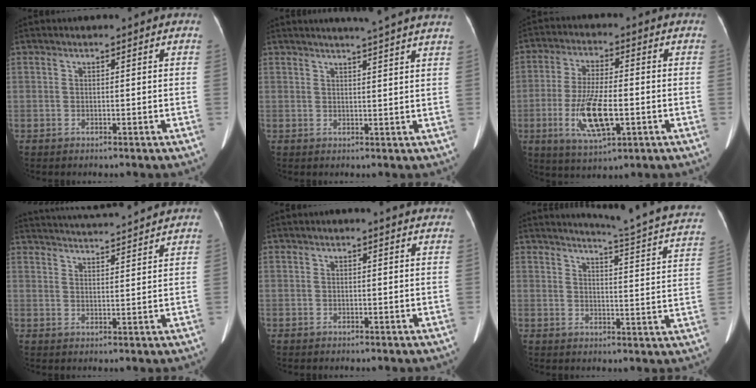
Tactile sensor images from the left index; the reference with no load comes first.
{"total": 9.6, "force": [8.5, -0.9, 4.4], "torque": [-0.059, 0.002, 0.087]}
{"total": 10.5, "force": [-2.8, 2.9, 9.6], "torque": [-0.195, -0.009, -0.046]}
{"total": 15.3, "force": [14.5, 0.8, 4.8], "torque": [-0.090, 0.022, 0.207]}
{"total": 2.2, "force": [1.8, 0.6, 1.0], "torque": [-0.017, 0.004, 0.006]}
{"total": 16.6, "force": [15.3, -0.3, 6.5], "torque": [-0.088, -0.079, 0.163]}